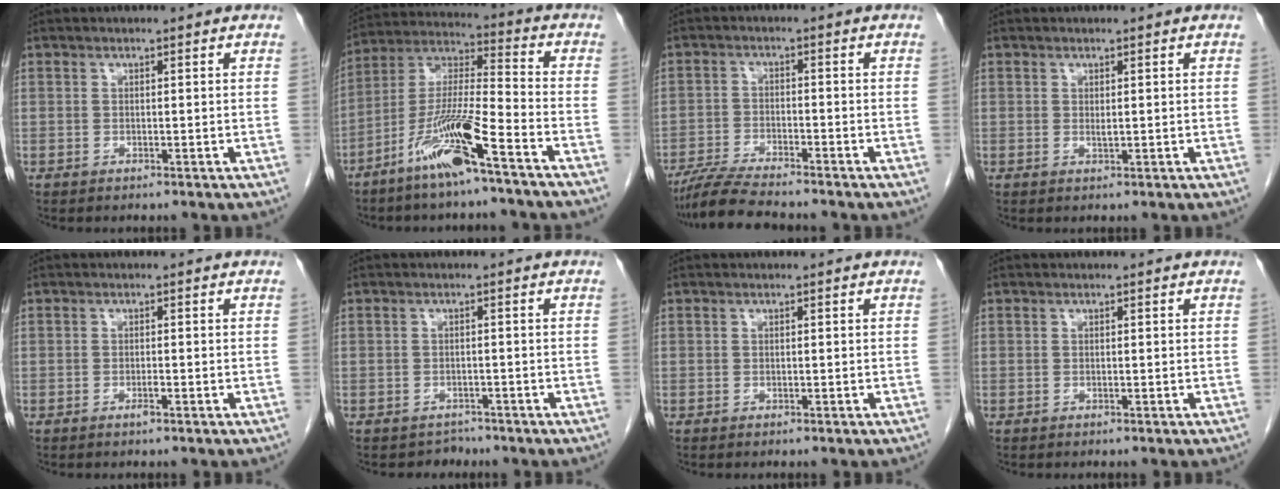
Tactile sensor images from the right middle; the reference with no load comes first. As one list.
[{"total": 13.0, "force": [-7.8, 0.4, 10.4], "torque": [-0.215, -0.017, -0.152]}, {"total": 7.5, "force": [-6.8, -0.2, 3.3], "torque": [-0.061, -0.022, -0.121]}, {"total": 0.6, "force": [0.1, -0.3, 0.5], "torque": [-0.013, -0.003, 0.002]}, {"total": 0.9, "force": [-0.6, 0.1, 0.7], "torque": [-0.017, 0.000, -0.009]}, {"total": 1.8, "force": [-1.6, 0.6, -0.6], "torque": [0.002, 0.001, -0.028]}, {"total": 0.0}, {"total": 0.0}]